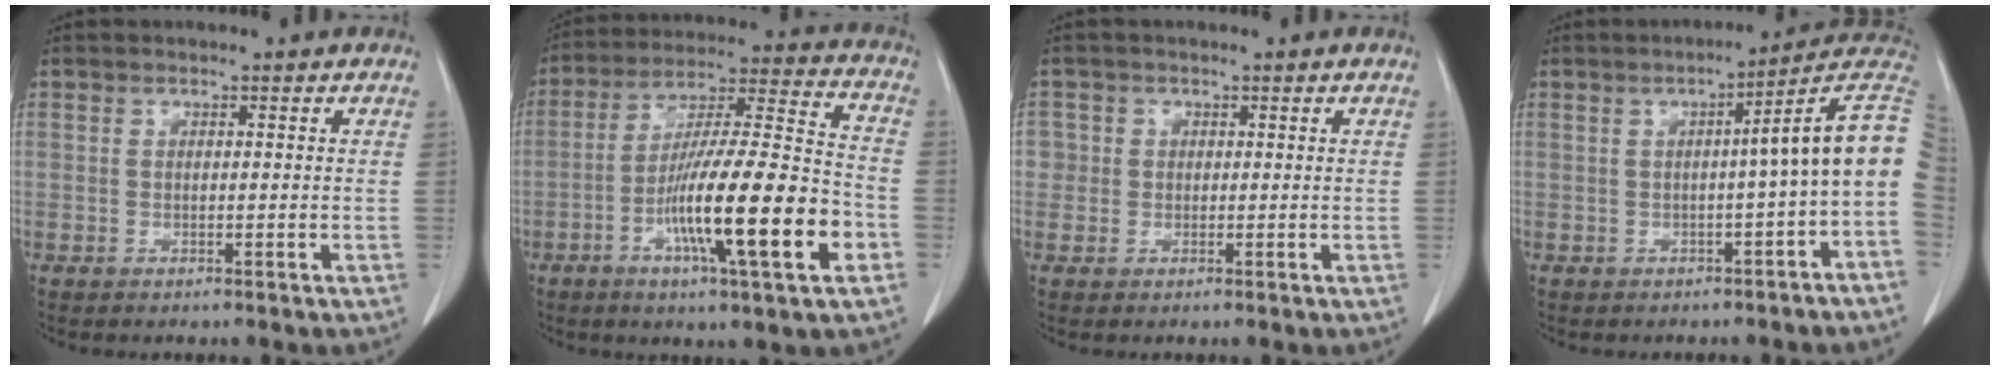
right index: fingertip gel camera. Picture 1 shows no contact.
{"total": 19.6, "force": [-6.8, 1.0, 18.3], "torque": [-0.302, -0.009, -0.113]}
{"total": 2.1, "force": [0.0, 2.1, 0.1], "torque": [0.014, 0.007, -0.002]}
{"total": 9.2, "force": [-0.5, -0.8, 9.2], "torque": [-0.105, 0.029, -0.016]}